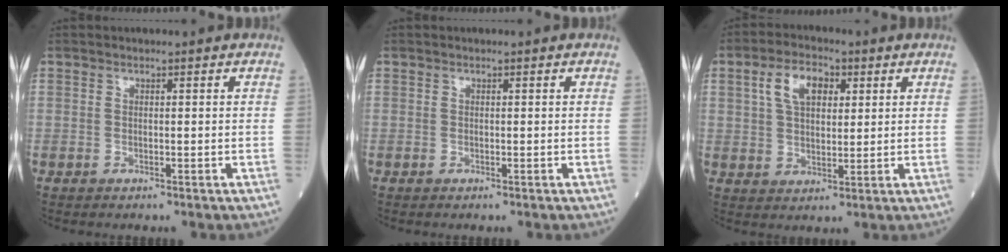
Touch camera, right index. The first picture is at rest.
{"total": 0.0}
{"total": 7.3, "force": [2.8, 3.9, 5.5], "torque": [-0.108, 0.018, 0.053]}